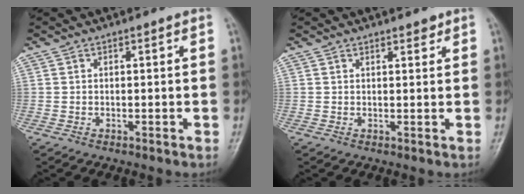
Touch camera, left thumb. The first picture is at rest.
{"total": 1.4, "force": [1.1, 0.7, 0.6], "torque": [0.001, -0.007, 0.013]}